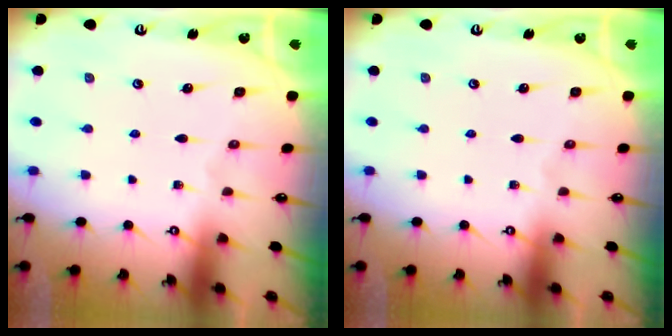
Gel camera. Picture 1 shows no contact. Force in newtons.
{"total": 0.0}